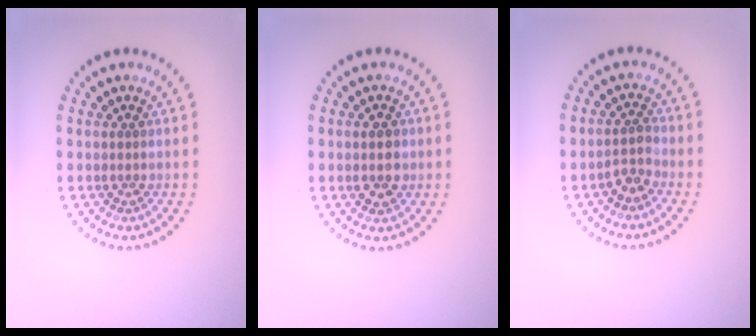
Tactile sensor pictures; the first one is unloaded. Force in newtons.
{"total": 2.8, "press": 2.8, "slide": 0.3}
{"total": 1.3, "press": 1.1, "slide": 0.7}